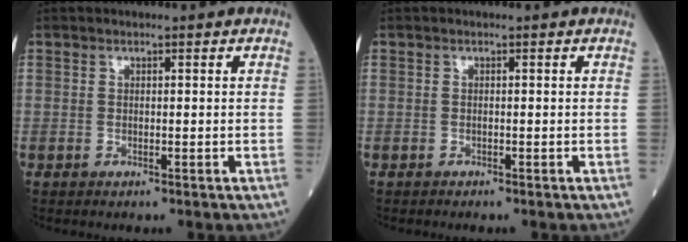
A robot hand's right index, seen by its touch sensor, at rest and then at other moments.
{"total": 0.0}